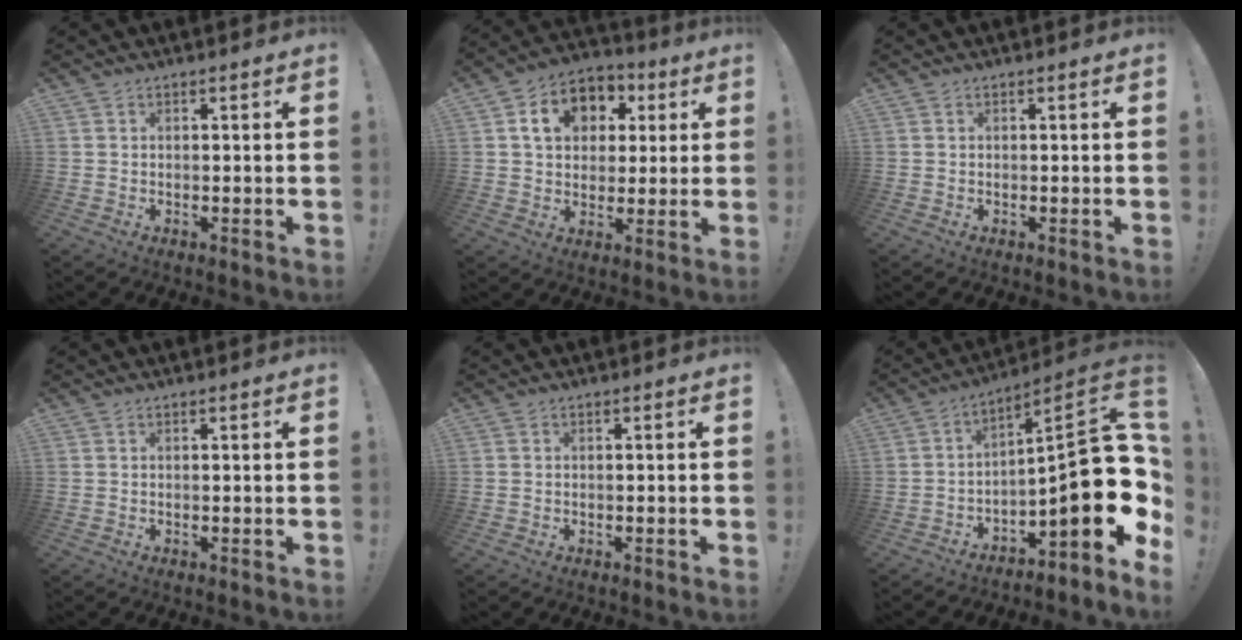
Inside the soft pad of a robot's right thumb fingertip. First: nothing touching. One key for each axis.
{"total": 12.6, "fx": 4.1, "fy": 10.2, "fz": 6.2, "tx": -0.092, "ty": -0.002, "tz": 0.081}
{"total": 0.0}
{"total": 0.0}
{"total": 0.6, "fx": -0.6, "fy": 0.0, "fz": 0.1, "tx": 0.001, "ty": -0.001, "tz": -0.011}
{"total": 20.9, "fx": -2.9, "fy": 6.4, "fz": 19.6, "tx": -0.269, "ty": 0.000, "tz": -0.038}